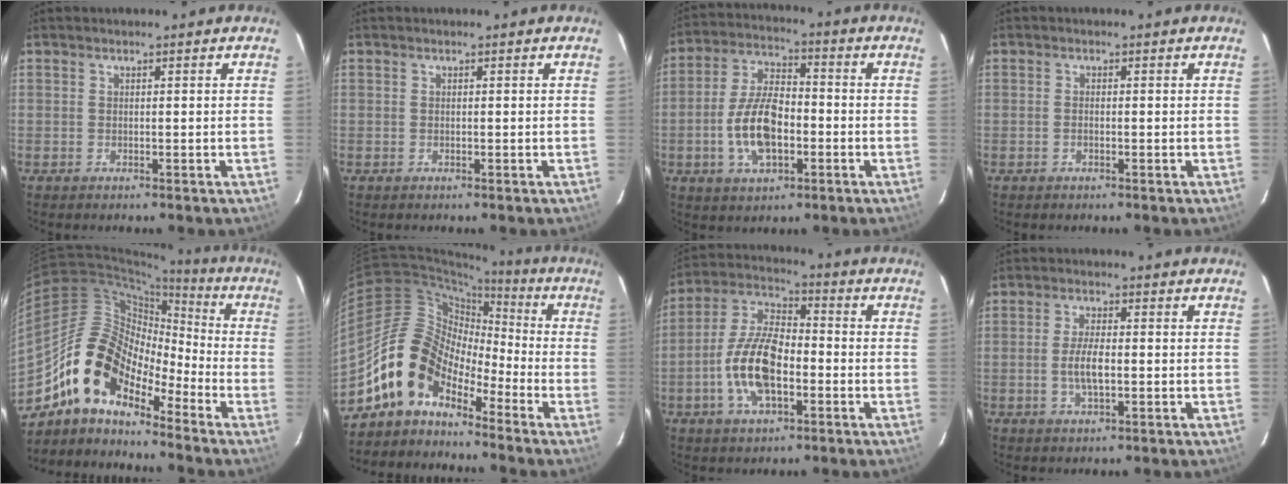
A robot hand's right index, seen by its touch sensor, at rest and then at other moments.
{"total": 0.0}
{"total": 12.1, "force": [-3.2, 6.0, 10.1], "torque": [-0.206, 0.011, -0.054]}
{"total": 0.9, "force": [-0.3, 0.4, 0.7], "torque": [-0.016, 0.002, -0.006]}
{"total": 12.8, "force": [-9.5, 5.9, 6.2], "torque": [-0.103, 0.024, -0.193]}
{"total": 11.3, "force": [-8.1, 6.5, 4.5], "torque": [-0.076, 0.034, -0.163]}
{"total": 13.6, "force": [-3.8, 6.3, 11.4], "torque": [-0.241, 0.007, -0.074]}
{"total": 4.9, "force": [-0.9, 1.7, 4.6], "torque": [-0.091, -0.002, -0.014]}